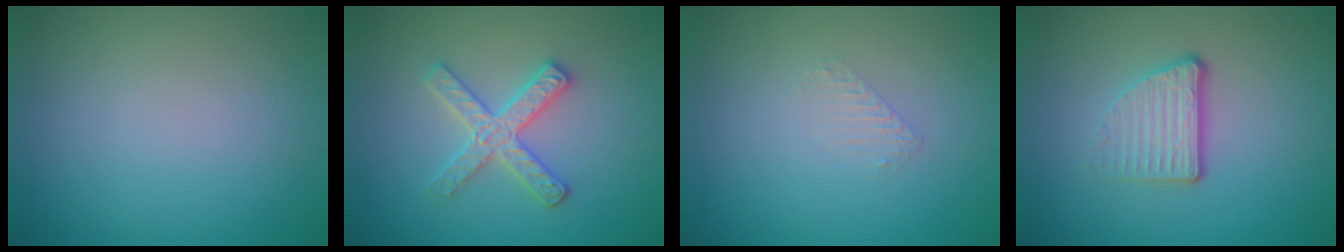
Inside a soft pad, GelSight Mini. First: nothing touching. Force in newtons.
{"total": 2.9, "press": 2.9, "slide": 0.5}
{"total": 0.6, "press": 0.4, "slide": 0.5}
{"total": 3.4, "press": 2.2, "slide": 2.6}